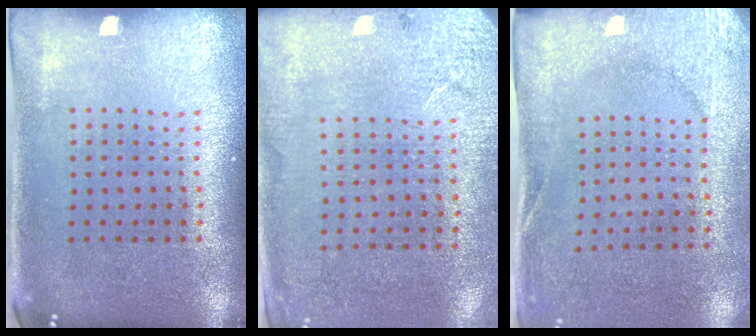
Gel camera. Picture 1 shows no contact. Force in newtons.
{"total": 2.6, "press": 2.4, "slide": 0.9}
{"total": 2.6, "press": 2.4, "slide": 1.0}